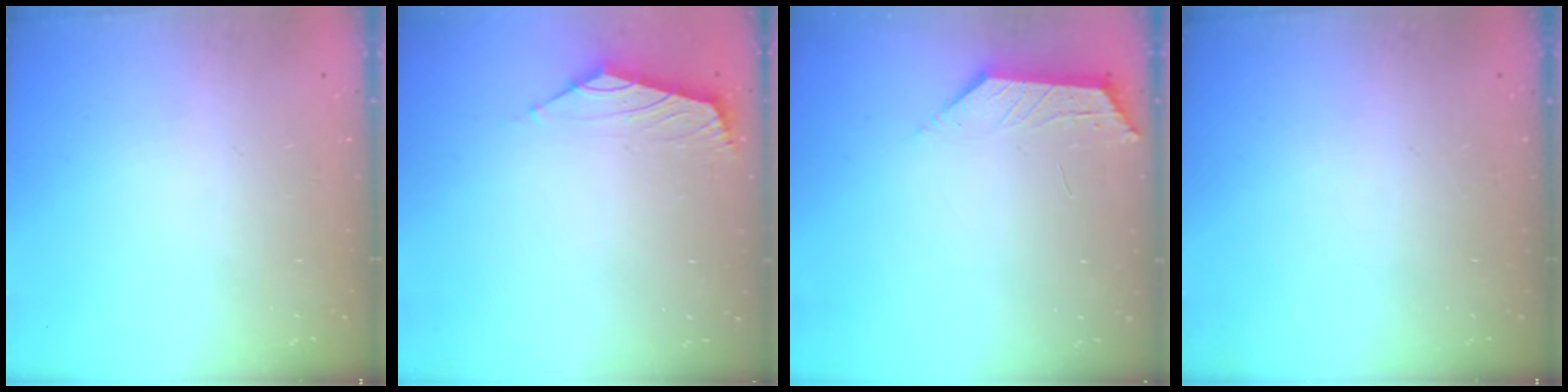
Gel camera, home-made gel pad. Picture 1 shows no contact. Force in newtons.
{"total": 1.7, "press": 1.5, "slide": 0.7}
{"total": 1.8, "press": 1.8, "slide": 0.4}
{"total": 0.0}